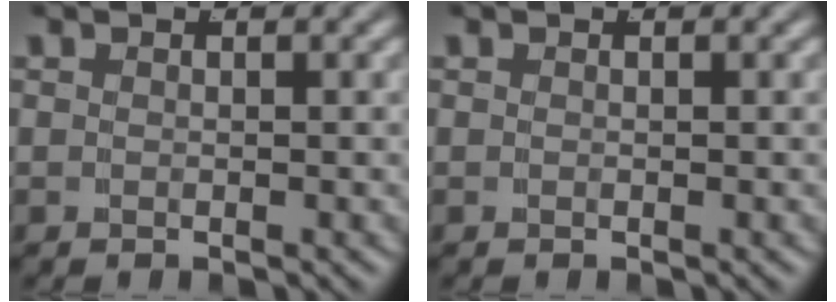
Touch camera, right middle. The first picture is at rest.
{"total": 0.0}